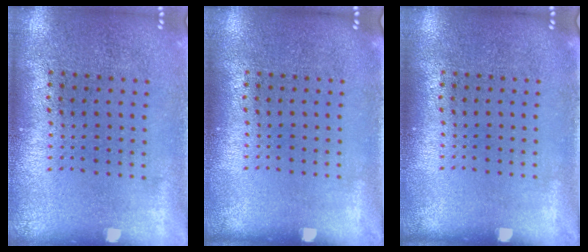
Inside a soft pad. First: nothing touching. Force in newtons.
{"total": 0.0}
{"total": 0.0}